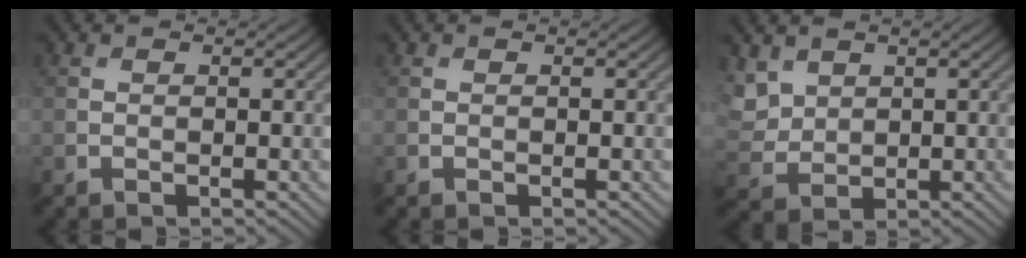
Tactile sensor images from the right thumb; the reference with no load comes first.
{"total": 0.0}
{"total": 4.4, "force": [2.4, 3.0, 2.2], "torque": [-0.073, -0.001, 0.054]}